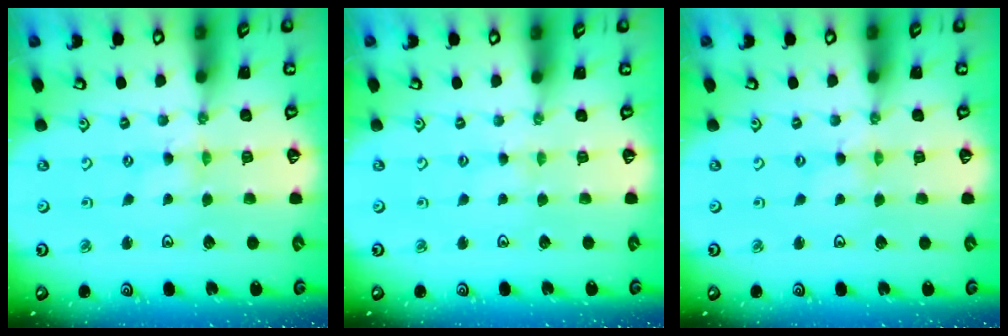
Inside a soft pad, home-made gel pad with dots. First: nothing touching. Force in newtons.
{"total": 2.6, "press": 2.6, "slide": 0.4}
{"total": 1.1, "press": 1.1, "slide": 0.2}